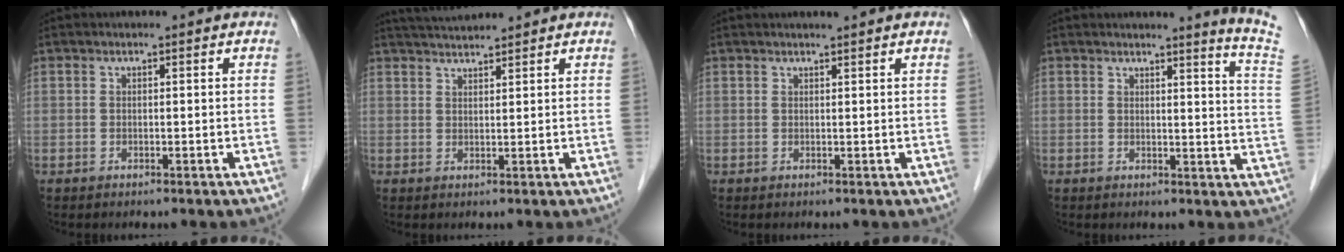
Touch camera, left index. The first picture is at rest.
{"total": 4.1, "force": [4.0, -0.2, 1.0], "torque": [-0.019, 0.023, 0.075]}
{"total": 1.3, "force": [1.1, -0.3, 0.6], "torque": [-0.010, 0.004, 0.023]}
{"total": 7.0, "force": [6.3, -2.3, 2.0], "torque": [-0.028, -0.079, 0.052]}